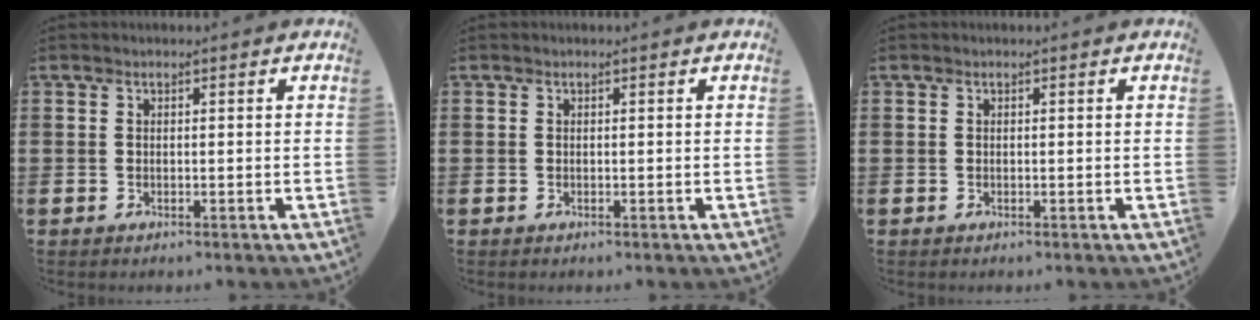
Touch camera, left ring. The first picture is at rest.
{"total": 0.0}
{"total": 0.0}